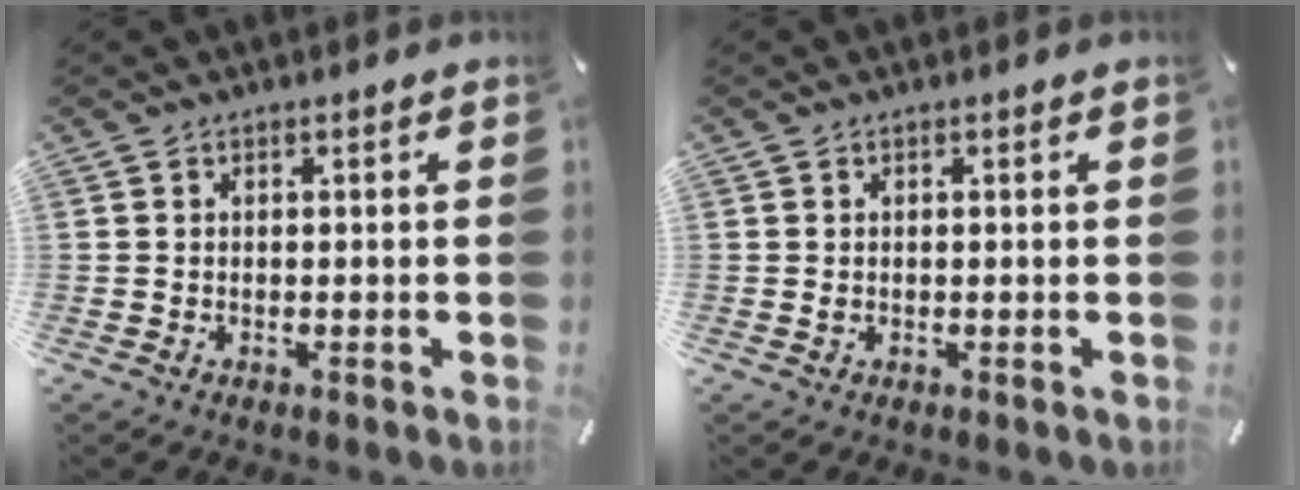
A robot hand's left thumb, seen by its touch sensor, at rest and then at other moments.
{"total": 0.6, "force": [0.1, 0.2, 0.5], "torque": [-0.010, -0.001, 0.002]}